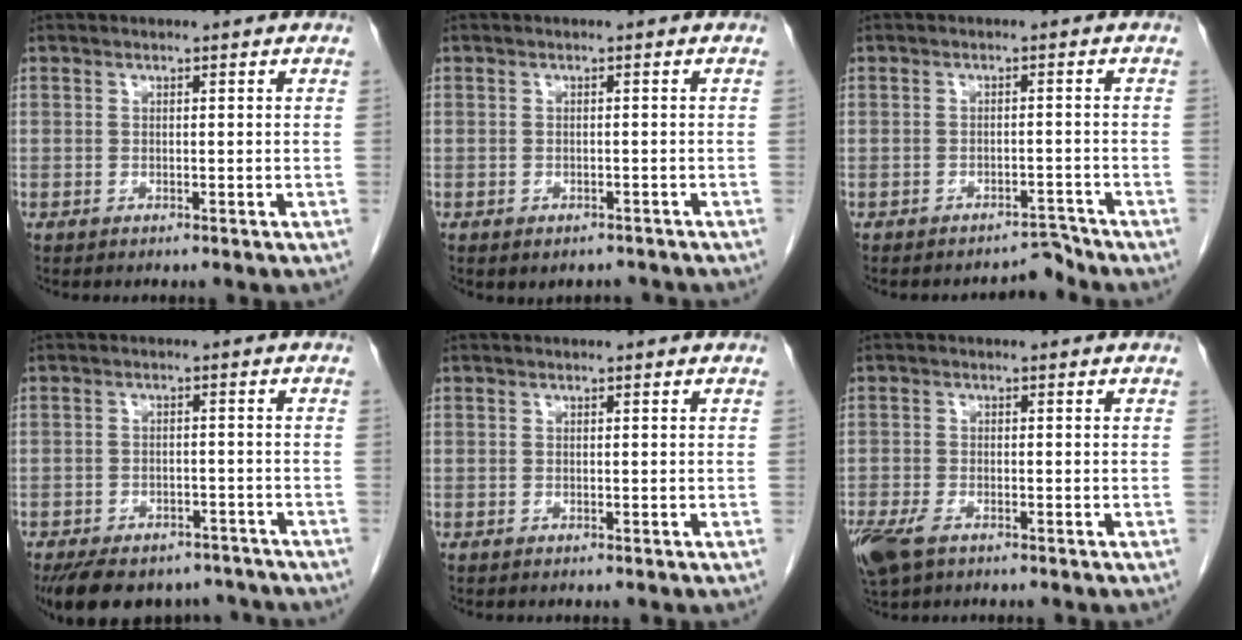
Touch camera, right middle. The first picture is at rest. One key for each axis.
{"total": 1.9, "fx": -1.7, "fy": 0.7, "fz": 0.4, "tx": -0.004, "ty": 0.001, "tz": -0.021}
{"total": 2.2, "fx": -2.1, "fy": -0.4, "fz": -0.8, "tx": 0.017, "ty": 0.002, "tz": -0.026}
{"total": 14.3, "fx": -11.6, "fy": 6.5, "fz": 5.4, "tx": -0.109, "ty": 0.000, "tz": -0.150}
{"total": 0.0}
{"total": 6.0, "fx": -3.8, "fy": 2.8, "fz": 3.8, "tx": -0.082, "ty": -0.012, "tz": -0.068}